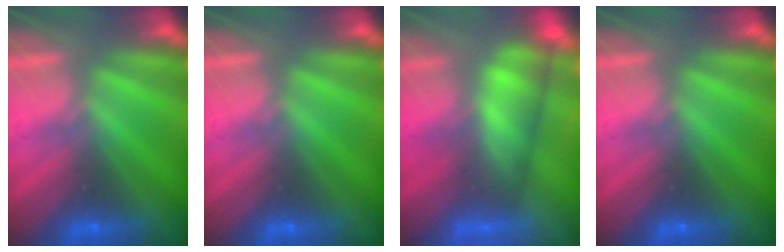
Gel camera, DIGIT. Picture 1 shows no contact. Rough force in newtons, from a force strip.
{"total": 0.0}
{"total": 4.4}
{"total": 0.0}